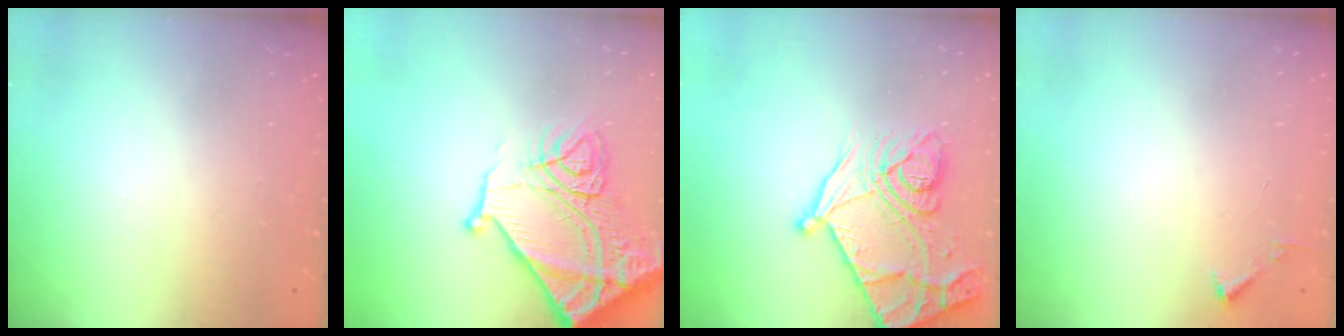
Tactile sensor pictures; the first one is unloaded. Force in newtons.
{"total": 19.6, "press": 19.5, "slide": 2.0}
{"total": 22.3, "press": 22.3, "slide": 0.4}
{"total": 3.1, "press": 3.1, "slide": 0.4}